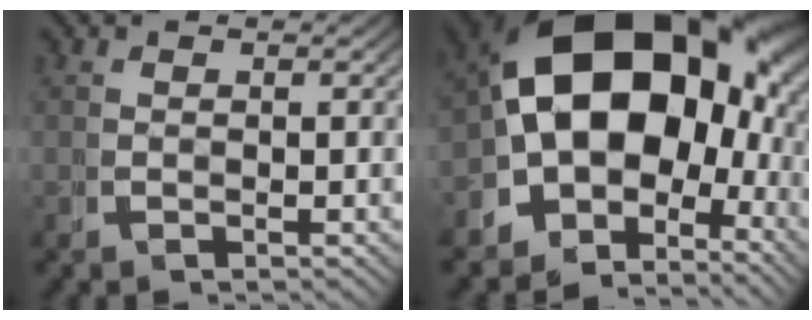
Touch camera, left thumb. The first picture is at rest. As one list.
[{"total": 19.7, "force": [1.6, 13.2, 14.5], "torque": [-0.247, -0.031, 0.022]}]